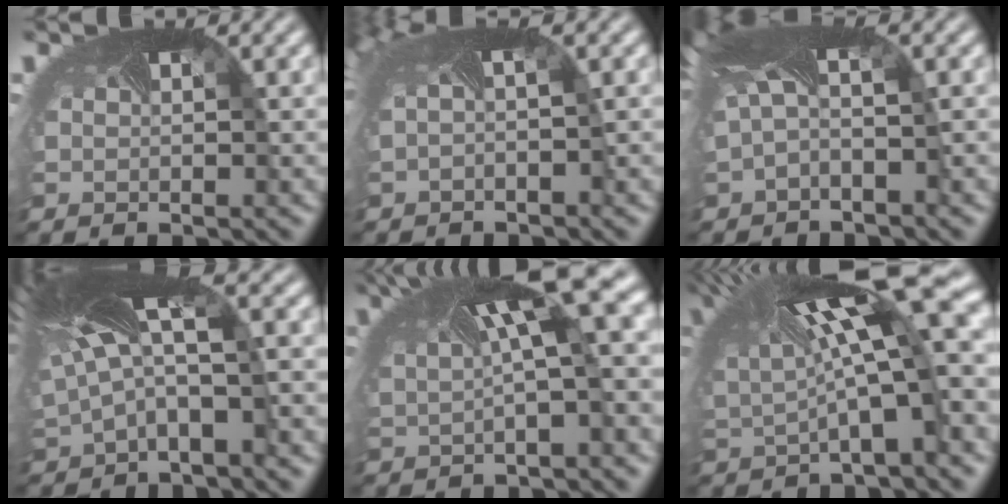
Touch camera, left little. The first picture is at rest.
{"total": 5.8, "force": [1.0, 2.5, 5.1], "torque": [-0.119, 0.012, 0.023]}
{"total": 5.6, "force": [1.5, 2.4, 4.9], "torque": [-0.135, 0.005, 0.031]}
{"total": 7.6, "force": [2.3, 2.9, 6.6], "torque": [-0.171, 0.004, 0.042]}
{"total": 10.5, "force": [4.0, 3.3, 9.1], "torque": [-0.162, 0.012, 0.075]}
{"total": 13.4, "force": [4.1, 3.7, 12.3], "torque": [-0.231, 0.008, 0.073]}